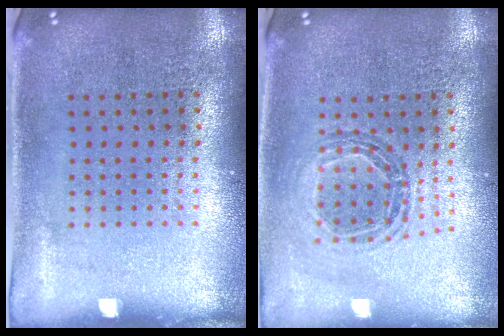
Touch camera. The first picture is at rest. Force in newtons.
{"total": 0.9, "press": 0.9, "slide": 0.2}